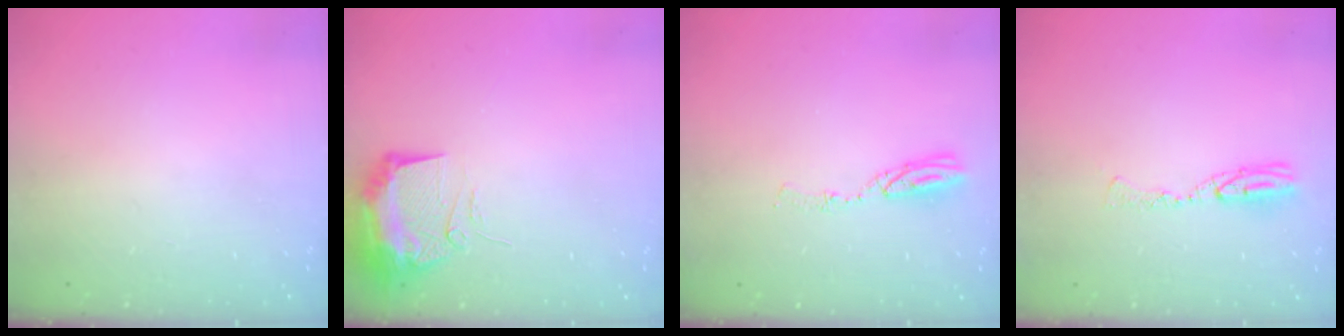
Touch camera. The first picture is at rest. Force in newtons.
{"total": 11.0, "press": 11.0, "slide": 1.2}
{"total": 4.9, "press": 4.9, "slide": 0.5}
{"total": 8.1, "press": 7.9, "slide": 1.7}